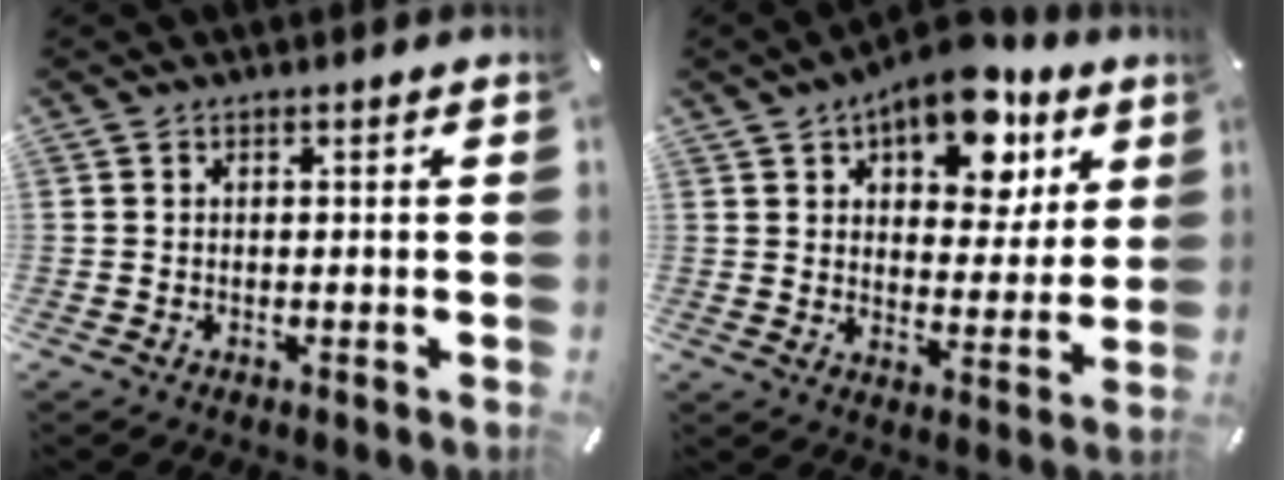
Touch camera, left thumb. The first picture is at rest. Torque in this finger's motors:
{"motor_torque": [2.28, 1.86, 1.90, -0.87, 0.16]}